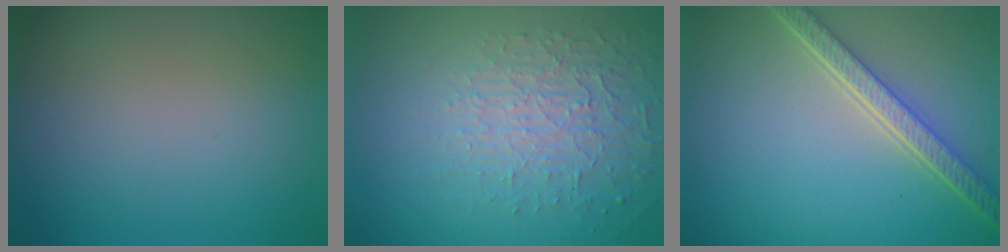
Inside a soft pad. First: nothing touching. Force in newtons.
{"total": 3.8, "press": 3.1, "slide": 2.1}
{"total": 4.6, "press": 3.5, "slide": 2.9}